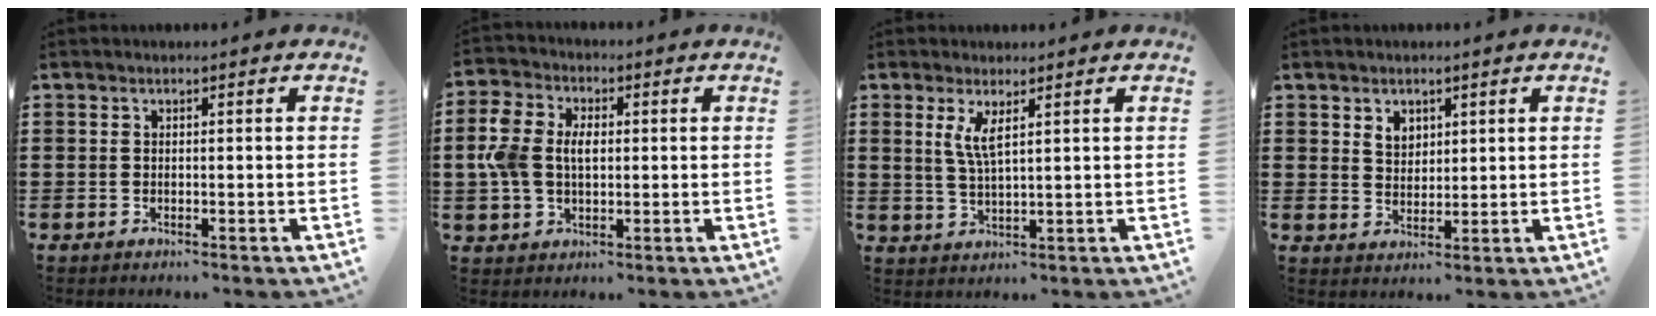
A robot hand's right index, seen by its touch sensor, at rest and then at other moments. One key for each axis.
{"total": 6.2, "fx": 0.1, "fy": 4.3, "fz": 4.5, "tx": -0.116, "ty": 0.008, "tz": -0.006}
{"total": 3.9, "fx": 1.8, "fy": 0.7, "fz": 3.4, "tx": -0.074, "ty": 0.000, "tz": 0.030}
{"total": 2.9, "fx": 1.9, "fy": 2.0, "fz": 1.0, "tx": -0.026, "ty": 0.006, "tz": 0.035}